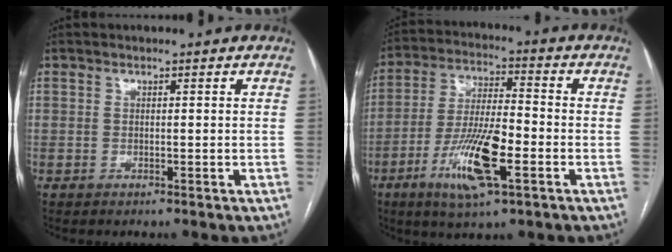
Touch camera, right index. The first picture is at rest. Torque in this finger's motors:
{"motor_torque": [1.12, -0.72, 0.33, 0.21]}